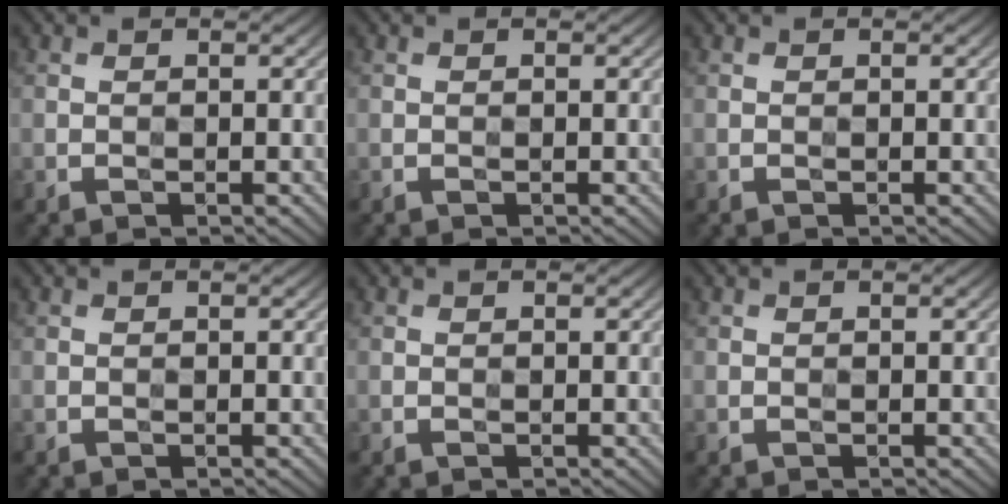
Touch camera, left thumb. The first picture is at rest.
{"total": 0.0}
{"total": 0.0}
{"total": 0.0}
{"total": 0.0}
{"total": 0.0}